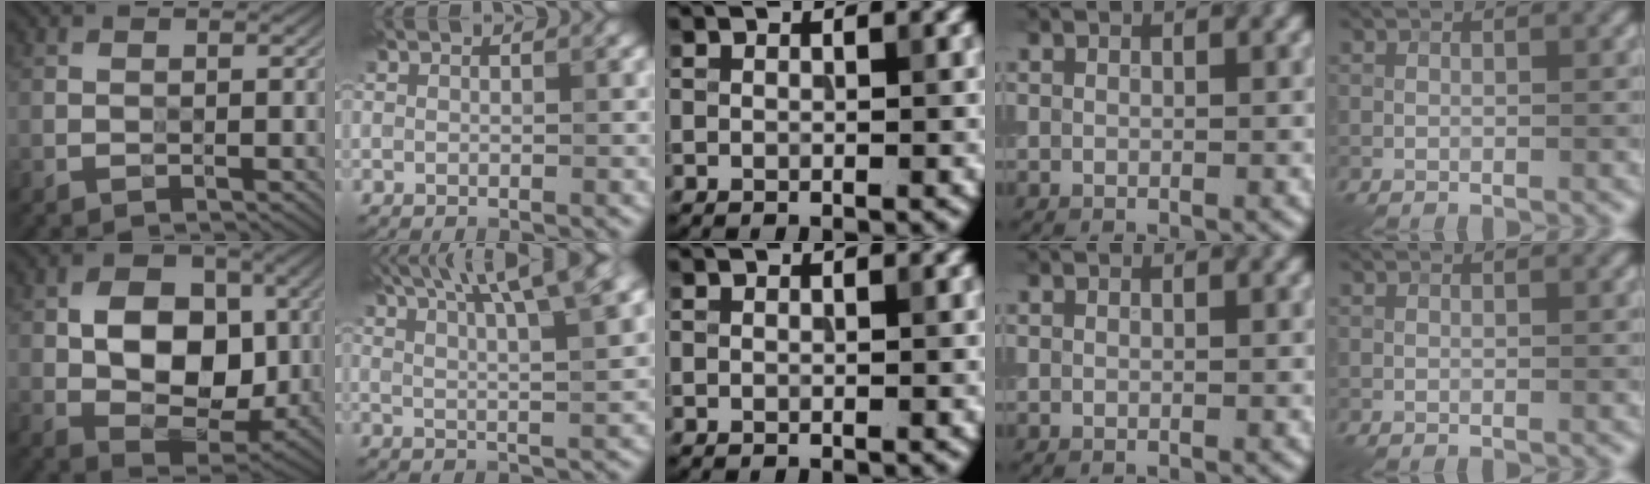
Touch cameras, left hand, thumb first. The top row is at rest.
{"thumb": {"total": 10.5, "force": [0.7, 7.5, 7.4], "torque": [-0.136, -0.002, 0.007]}, "index": {"total": 12.1, "force": [7.1, 3.3, 9.2], "torque": [-0.111, 0.047, 0.073]}}